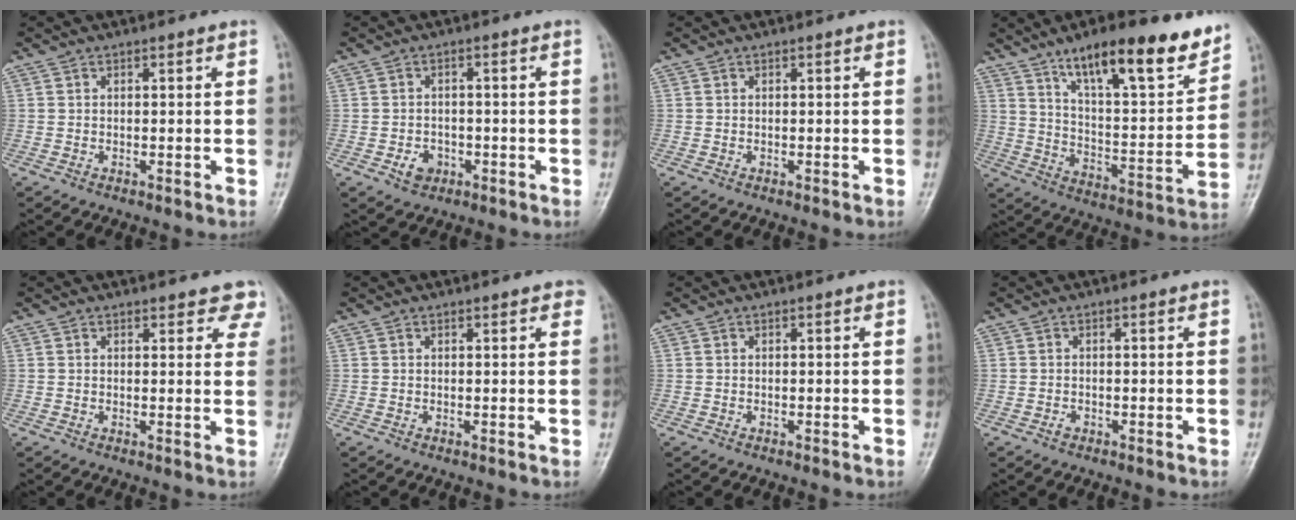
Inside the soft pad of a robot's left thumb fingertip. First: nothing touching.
{"total": 3.5, "force": [-1.5, 2.8, 1.6], "torque": [-0.014, 0.010, -0.021]}
{"total": 0.0}
{"total": 19.7, "force": [13.2, 5.4, 13.6], "torque": [-0.172, -0.063, 0.215]}
{"total": 5.0, "force": [4.1, 2.2, 1.7], "torque": [0.019, -0.017, 0.033]}
{"total": 1.6, "force": [1.0, 0.7, 1.0], "torque": [-0.005, 0.000, 0.008]}
{"total": 0.0}
{"total": 0.7, "force": [-0.4, 0.5, 0.3], "torque": [-0.003, 0.003, -0.009]}